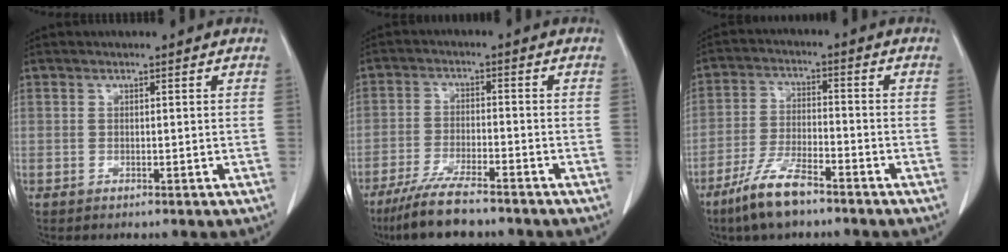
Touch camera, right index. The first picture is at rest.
{"total": 9.6, "force": [-7.9, 1.1, 5.3], "torque": [-0.096, -0.025, -0.133]}
{"total": 8.6, "force": [-6.3, 1.7, 5.7], "torque": [-0.121, -0.015, -0.120]}